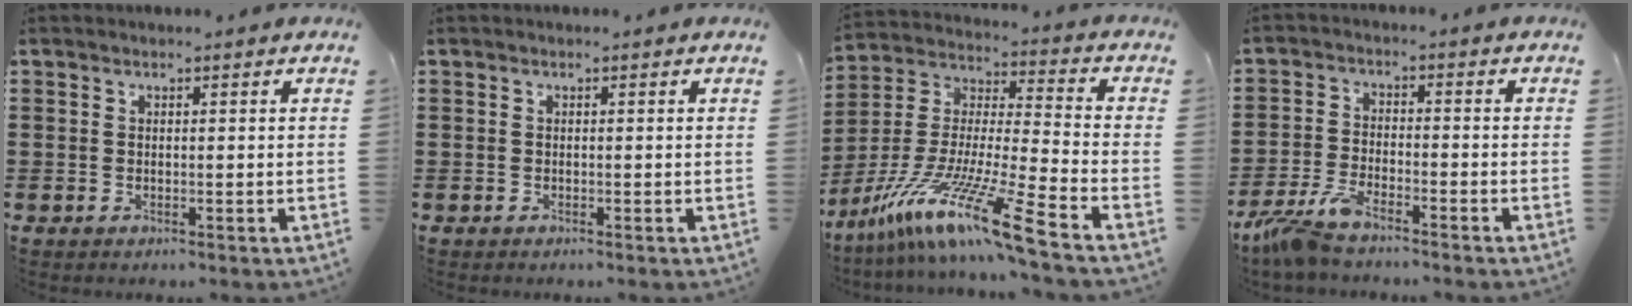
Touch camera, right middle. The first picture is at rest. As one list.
[{"total": 0.0}, {"total": 15.0, "force": [-10.9, -0.4, 10.2], "torque": [-0.214, -0.005, -0.214]}, {"total": 5.7, "force": [-4.7, 1.0, 3.1], "torque": [-0.084, -0.008, -0.097]}]